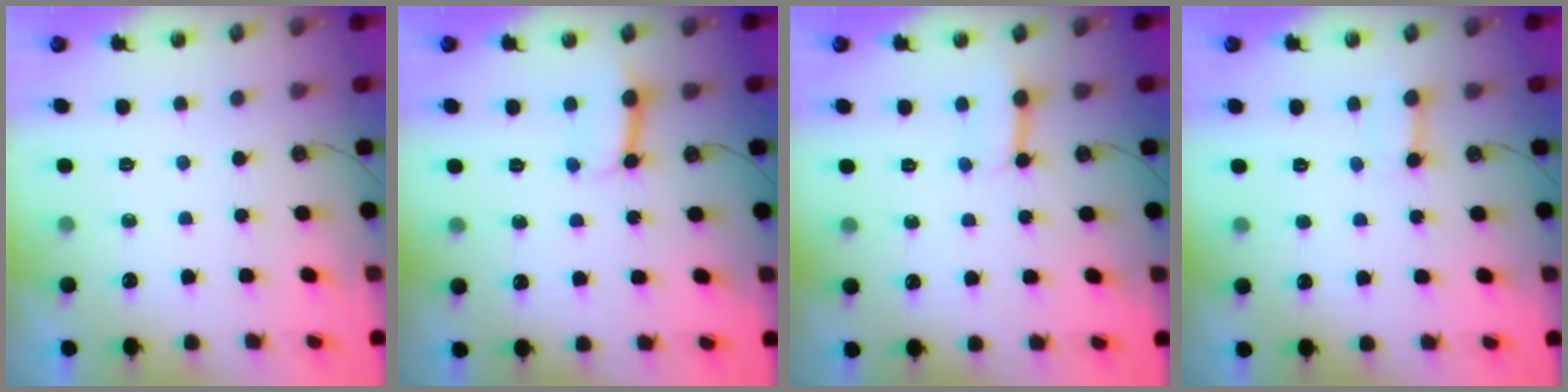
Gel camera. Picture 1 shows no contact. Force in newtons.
{"total": 6.9, "press": 6.8, "slide": 0.8}
{"total": 2.9, "press": 2.9, "slide": 0.2}
{"total": 2.6, "press": 2.6, "slide": 0.3}